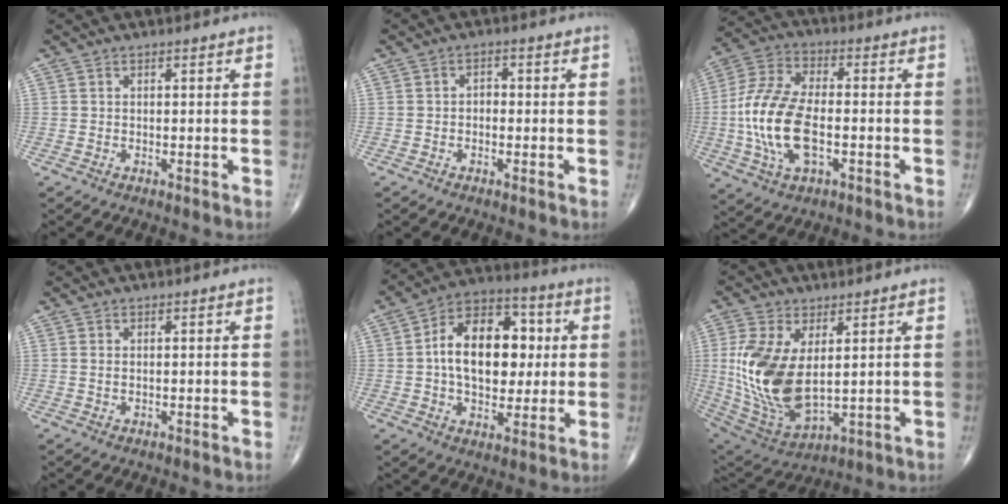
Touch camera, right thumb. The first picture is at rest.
{"total": 1.8, "force": [-0.3, 1.3, 1.2], "torque": [-0.008, 0.008, -0.011]}
{"total": 16.1, "force": [-2.6, 8.3, 13.6], "torque": [-0.289, 0.017, -0.049]}
{"total": 0.8, "force": [0.2, 0.4, 0.7], "torque": [-0.015, 0.001, 0.008]}
{"total": 17.8, "force": [1.7, 11.2, 13.7], "torque": [-0.183, 0.022, 0.023]}
{"total": 17.3, "force": [2.1, 9.2, 14.6], "torque": [-0.305, -0.020, 0.062]}